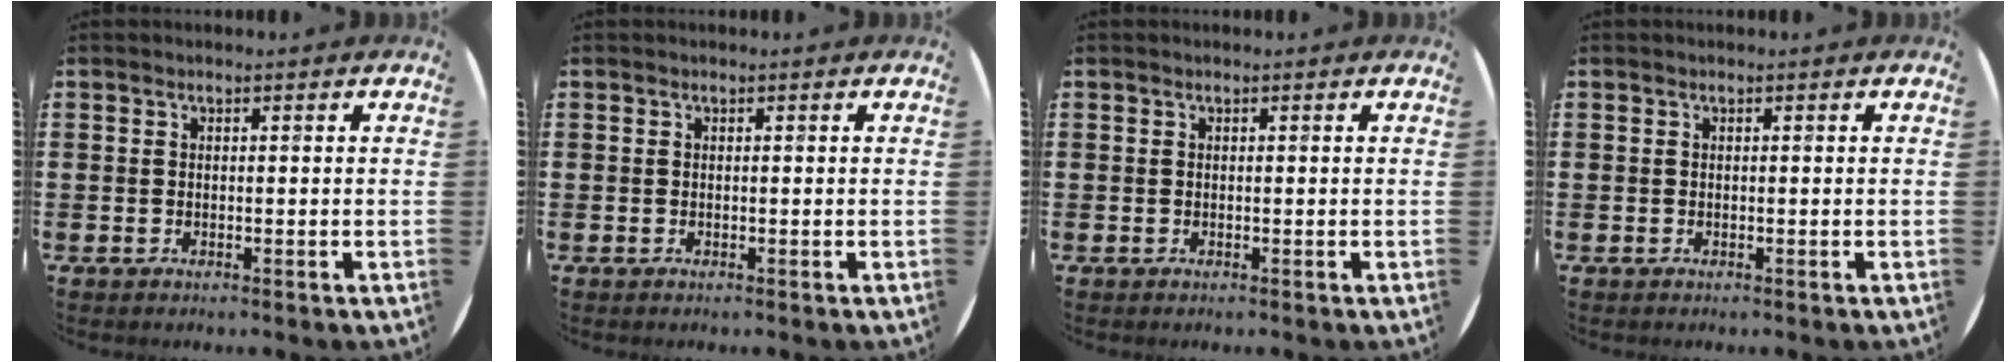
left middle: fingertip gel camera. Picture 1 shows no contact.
{"total": 0.0}
{"total": 0.0}
{"total": 0.0}